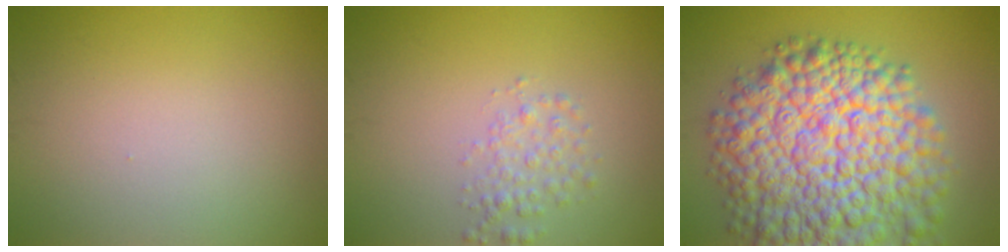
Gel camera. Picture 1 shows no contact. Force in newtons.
{"total": 2.0, "press": 2.0, "slide": 0.1}
{"total": 15.7, "press": 15.6, "slide": 0.7}